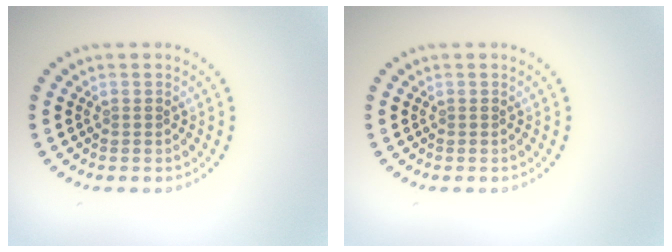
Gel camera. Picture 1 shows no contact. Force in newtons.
{"total": 0.0}